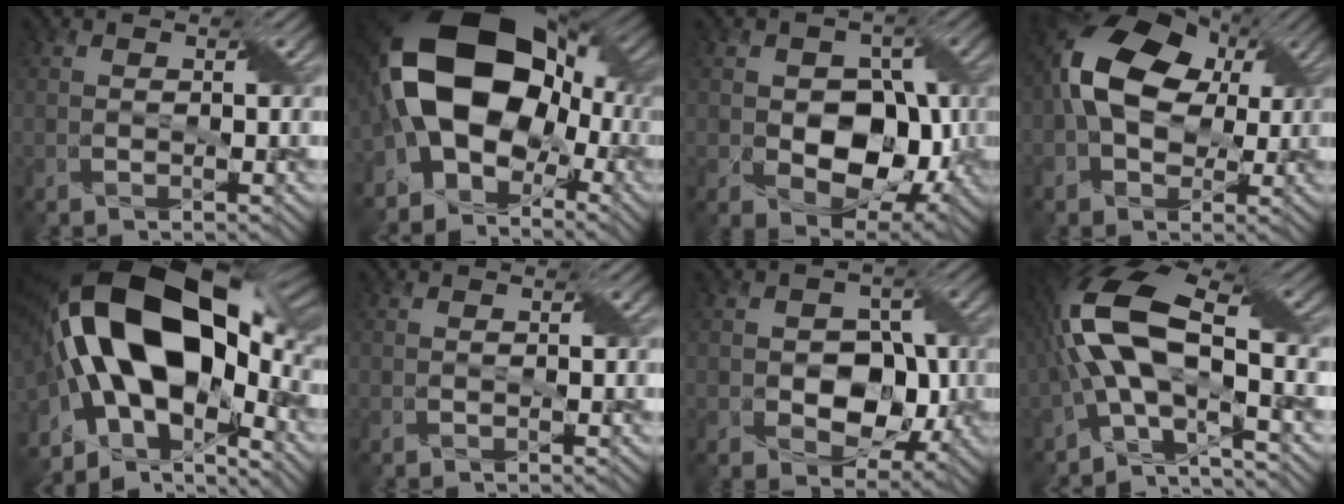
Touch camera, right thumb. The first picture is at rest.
{"total": 17.9, "force": [-0.9, 12.5, 12.8], "torque": [-0.241, -0.007, -0.009]}
{"total": 9.1, "force": [-1.3, 6.8, 5.8], "torque": [-0.078, -0.001, -0.026]}
{"total": 12.8, "force": [2.3, 9.1, 8.8], "torque": [-0.189, 0.018, 0.030]}
{"total": 20.5, "force": [-1.0, 12.0, 16.6], "torque": [-0.362, -0.007, -0.009]}
{"total": 0.0}
{"total": 6.5, "force": [-1.1, 5.1, 3.8], "torque": [-0.051, 0.000, -0.028]}
{"total": 13.6, "force": [-1.1, 5.5, 12.4], "torque": [-0.269, 0.023, -0.038]}